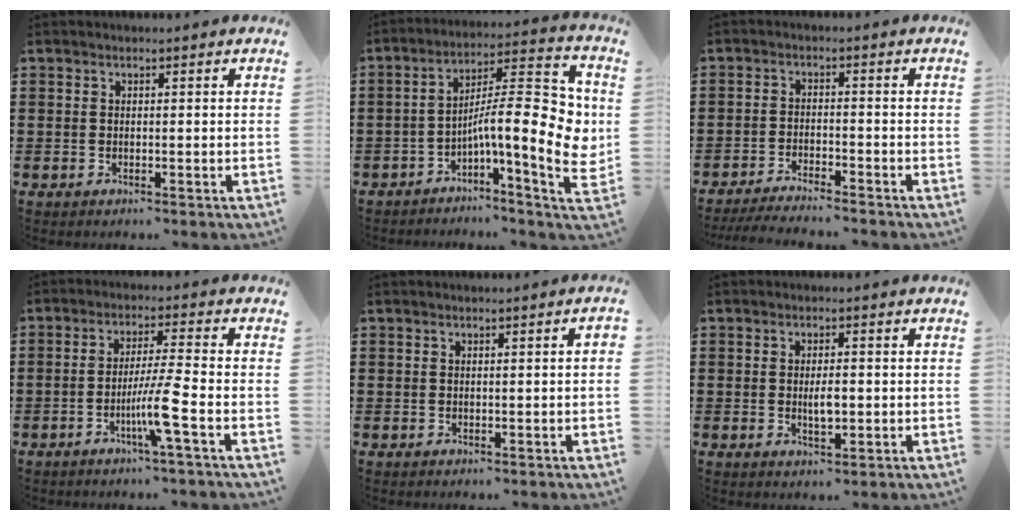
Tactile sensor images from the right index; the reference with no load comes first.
{"total": 14.3, "force": [-0.2, 3.4, 13.9], "torque": [-0.212, -0.021, -0.007]}
{"total": 3.5, "force": [-3.4, -0.2, 0.6], "torque": [-0.012, -0.003, -0.070]}
{"total": 6.8, "force": [-2.8, -0.7, 6.1], "torque": [-0.115, -0.013, -0.054]}
{"total": 0.6, "force": [-0.1, -0.1, 0.6], "torque": [-0.009, -0.005, -0.001]}
{"total": 3.0, "force": [-0.1, 1.0, 2.8], "torque": [-0.052, 0.000, -0.002]}